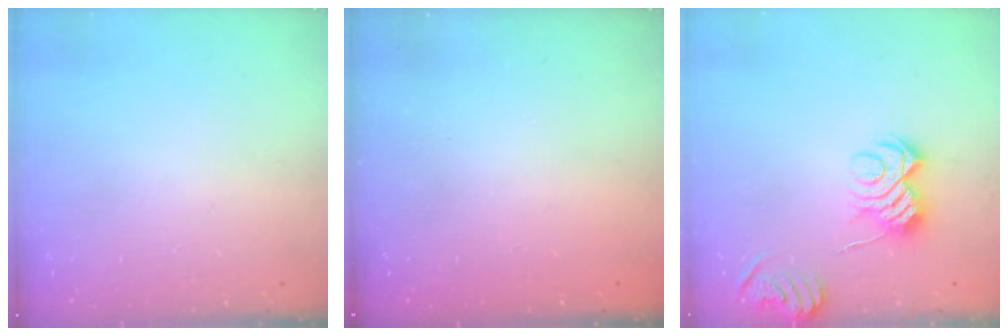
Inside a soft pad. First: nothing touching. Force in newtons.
{"total": 2.3, "press": 2.2, "slide": 0.8}
{"total": 10.3, "press": 10.3, "slide": 0.7}